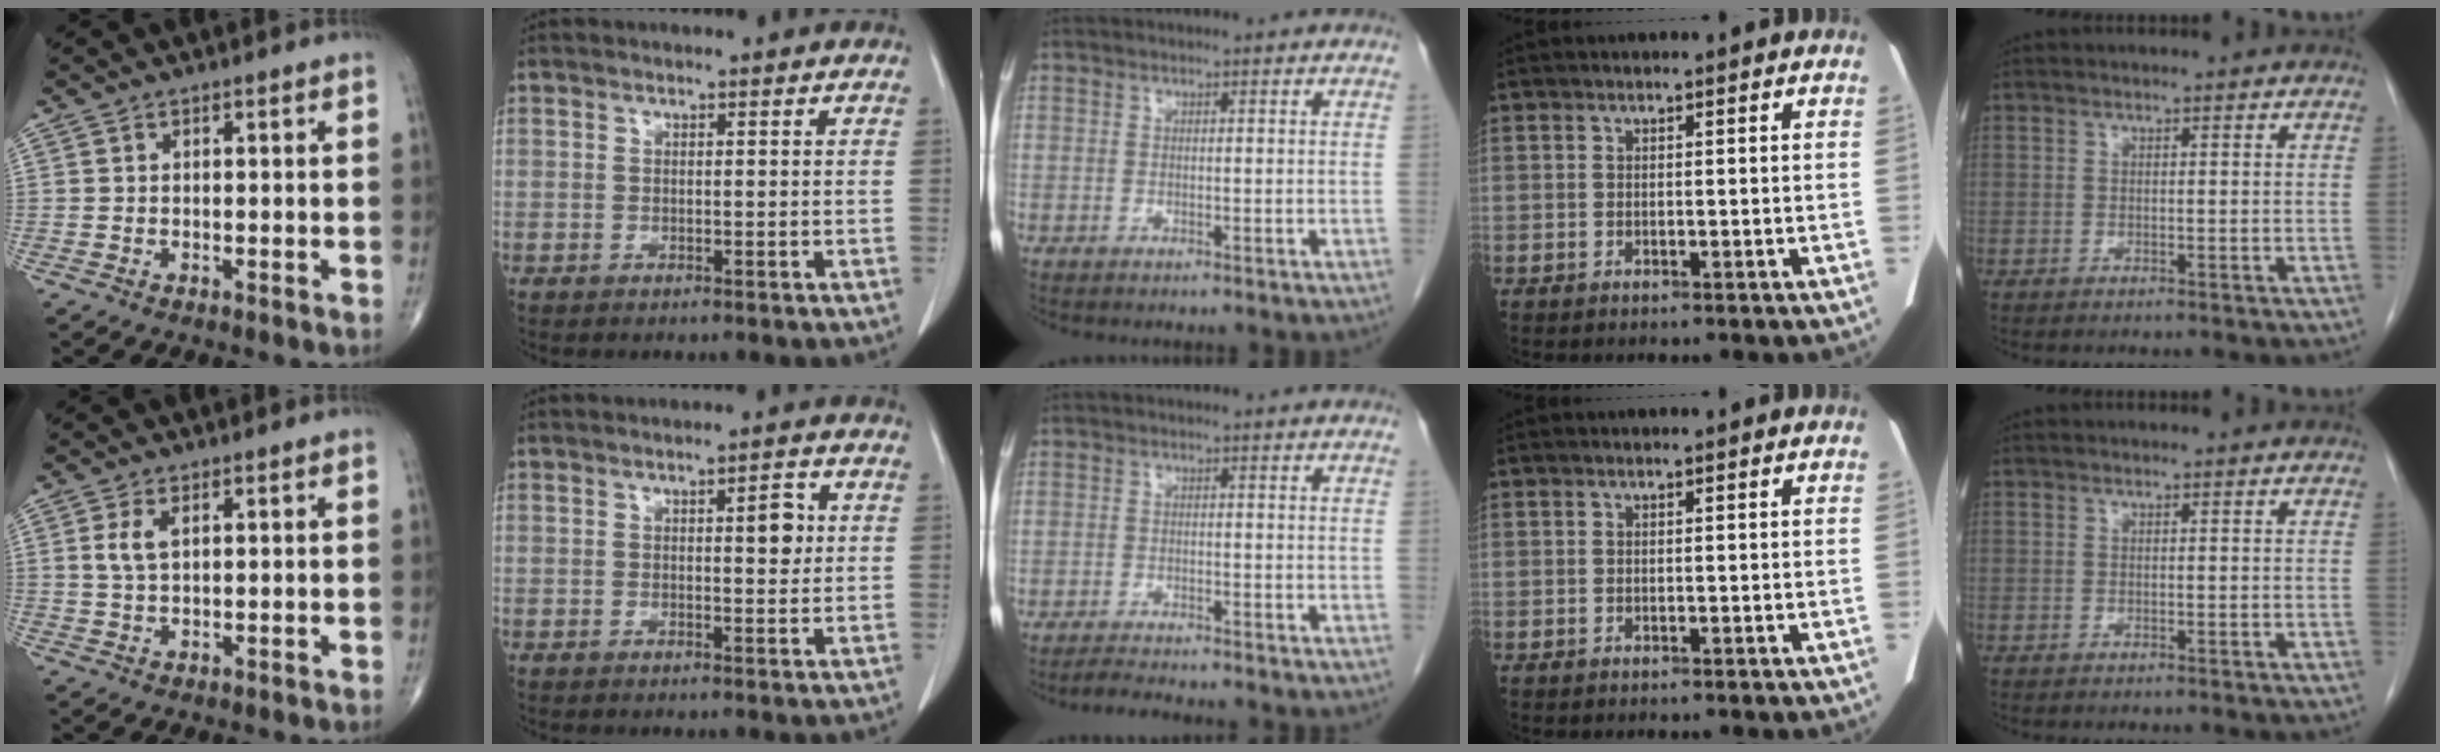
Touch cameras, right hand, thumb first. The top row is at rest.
{"thumb": {"total": 3.4, "force": [1.1, 1.6, 2.8], "torque": [-0.061, 0.000, 0.024]}, "index": {"total": 3.5, "force": [0.8, 1.1, 3.2], "torque": [-0.044, 0.001, 0.009]}, "middle": {"total": 3.0, "force": [-2.8, -0.2, 1.0], "torque": [-0.024, -0.013, -0.047]}}